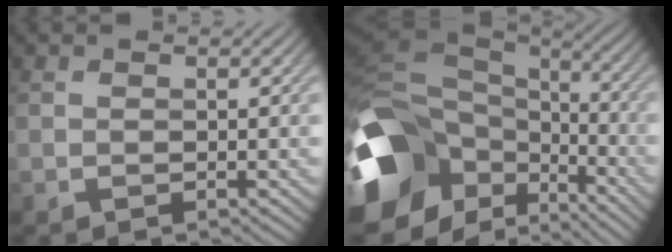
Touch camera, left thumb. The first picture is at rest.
{"total": 18.0, "force": [-6.7, 12.6, 11.0], "torque": [-0.276, -0.028, -0.103]}